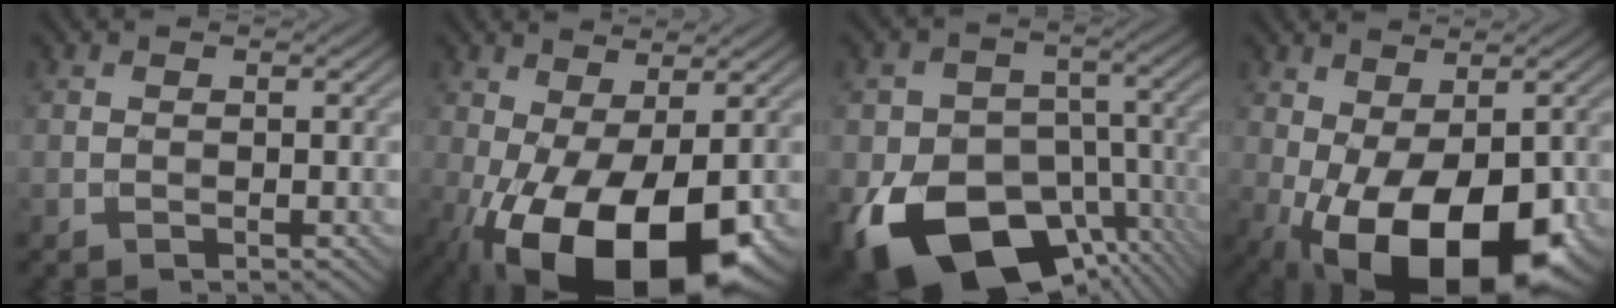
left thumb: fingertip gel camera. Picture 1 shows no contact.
{"total": 16.9, "force": [-6.5, 7.8, 13.5], "torque": [-0.259, -0.031, -0.084]}
{"total": 18.4, "force": [-9.4, 12.6, 9.5], "torque": [-0.189, -0.047, -0.138]}
{"total": 15.2, "force": [-4.7, 7.8, 12.1], "torque": [-0.203, -0.030, -0.054]}